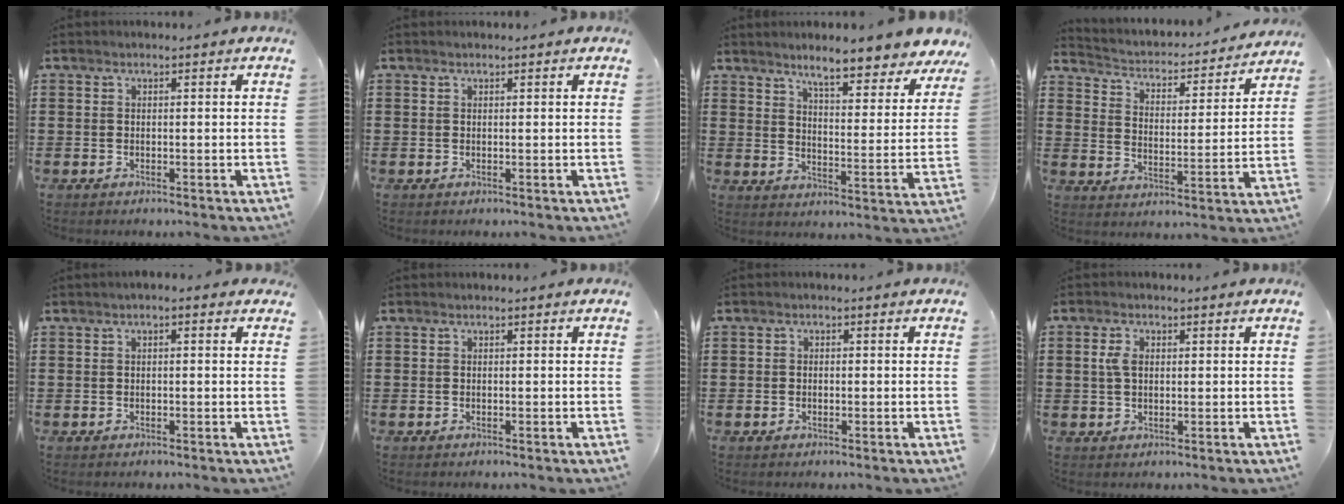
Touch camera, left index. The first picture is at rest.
{"total": 0.0}
{"total": 7.2, "force": [6.5, 0.0, 3.1], "torque": [-0.068, -0.046, 0.106]}
{"total": 2.1, "force": [1.9, 0.6, 0.4], "torque": [-0.025, -0.026, 0.021]}
{"total": 0.9, "force": [0.0, 0.3, 0.9], "torque": [-0.016, 0.001, -0.001]}
{"total": 0.0}
{"total": 1.0, "force": [-0.3, 0.9, 0.3], "torque": [-0.009, 0.003, -0.007]}
{"total": 2.9, "force": [0.5, 1.8, 2.2], "torque": [-0.054, 0.006, 0.006]}